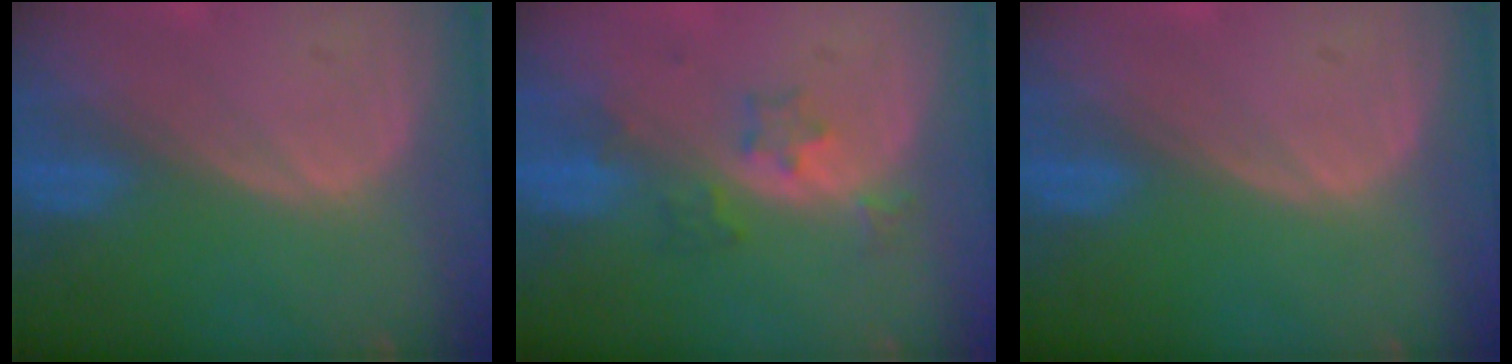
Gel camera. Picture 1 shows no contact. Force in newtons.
{"total": 3.8, "press": 3.5, "slide": 1.3}
{"total": 0.0}